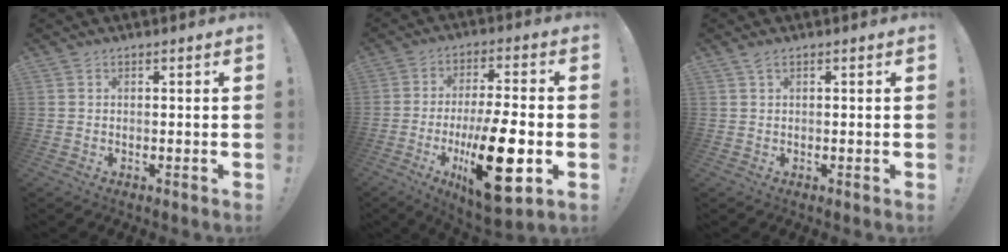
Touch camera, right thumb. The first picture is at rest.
{"total": 20.4, "force": [-6.1, 6.4, 18.5], "torque": [-0.298, 0.019, -0.086]}
{"total": 1.5, "force": [1.0, 0.3, 1.0], "torque": [-0.016, -0.002, 0.017]}